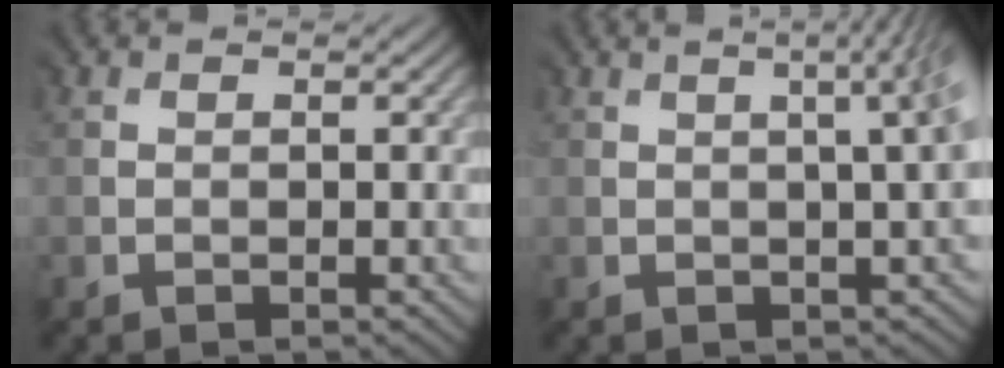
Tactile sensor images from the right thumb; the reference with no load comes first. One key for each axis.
{"total": 5.4, "fx": 1.0, "fy": 1.5, "fz": 5.1, "tx": -0.031, "ty": 0.038, "tz": -0.009}